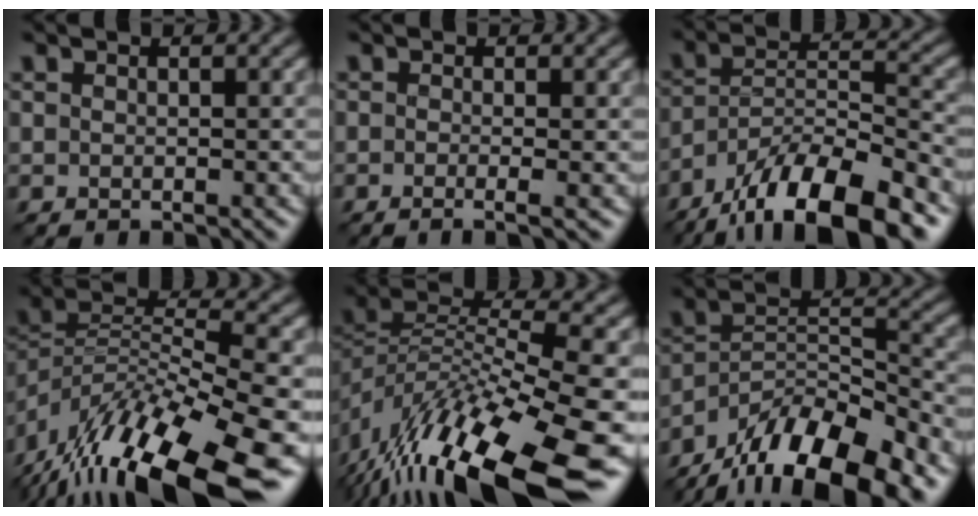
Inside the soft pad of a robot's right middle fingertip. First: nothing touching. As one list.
[{"total": 2.1, "force": [-0.4, 0.8, 2.0], "torque": [-0.023, -0.008, -0.016]}, {"total": 12.8, "force": [-9.4, 3.7, 7.9], "torque": [-0.134, 0.009, -0.172]}, {"total": 15.9, "force": [-10.6, 4.3, 11.1], "torque": [-0.218, 0.012, -0.183]}, {"total": 15.6, "force": [-8.5, 4.6, 12.2], "torque": [-0.237, 0.004, -0.145]}, {"total": 14.2, "force": [-10.3, 5.2, 8.1], "torque": [-0.147, 0.011, -0.182]}]